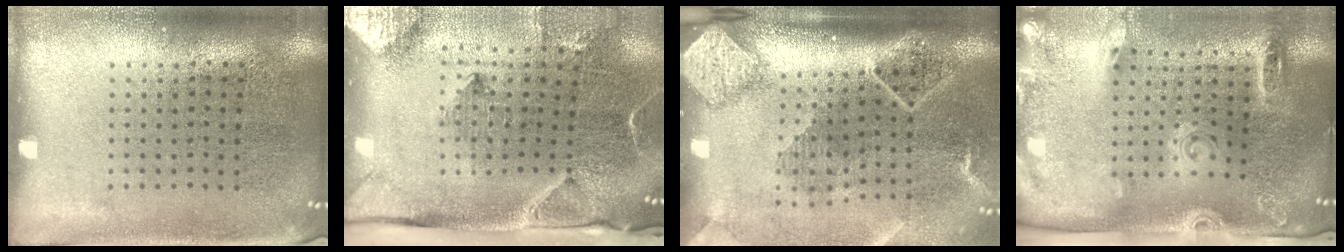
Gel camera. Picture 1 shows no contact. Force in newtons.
{"total": 3.3, "press": 2.3, "slide": 2.3}
{"total": 2.6, "press": 1.9, "slide": 1.8}
{"total": 2.7, "press": 1.9, "slide": 2.0}